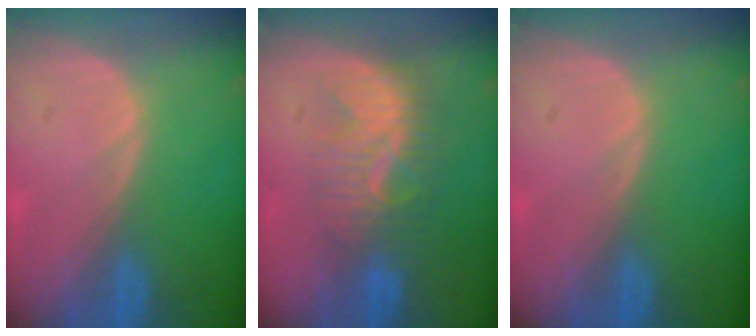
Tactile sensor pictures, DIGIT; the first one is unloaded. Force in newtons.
{"total": 7.9, "press": 7.6, "slide": 1.9}
{"total": 0.0}